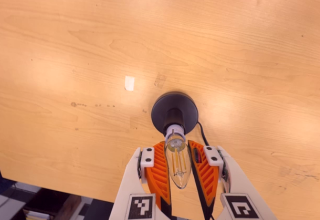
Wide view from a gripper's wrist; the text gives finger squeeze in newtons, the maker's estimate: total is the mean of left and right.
{"total": 11.3, "left": 10.4, "right": 12.2}